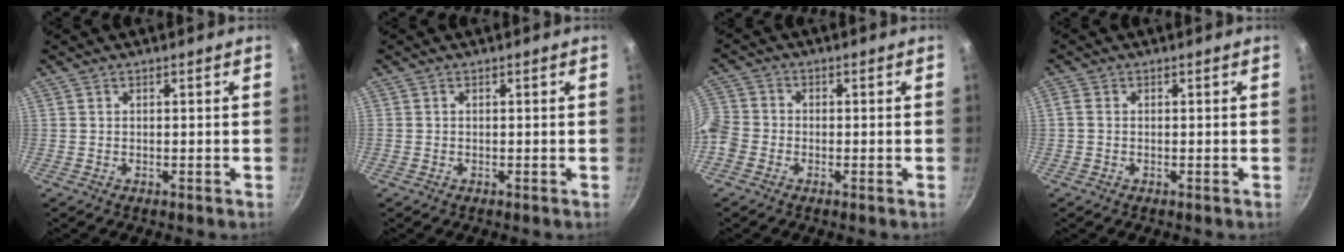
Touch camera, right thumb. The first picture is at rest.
{"total": 0.0}
{"total": 8.5, "force": [-3.0, 6.9, 3.9], "torque": [-0.093, 0.023, -0.080]}
{"total": 1.3, "force": [-0.1, 1.0, 0.8], "torque": [-0.018, 0.003, -0.005]}